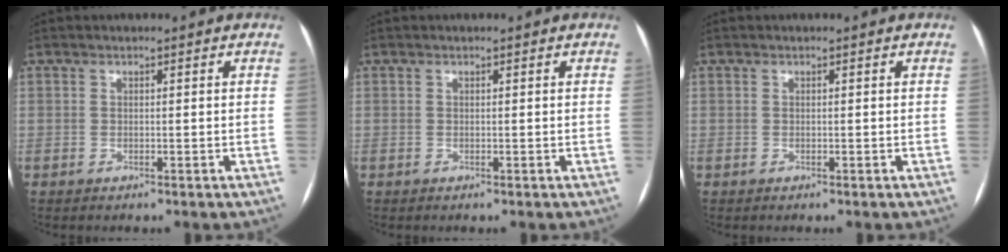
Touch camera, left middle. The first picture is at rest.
{"total": 0.0}
{"total": 0.0}